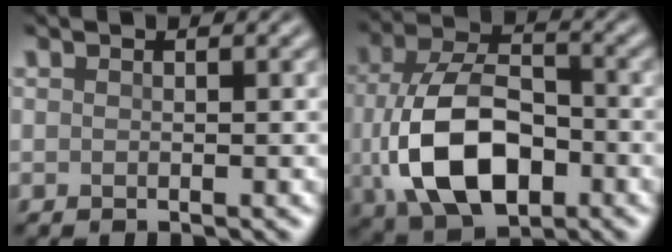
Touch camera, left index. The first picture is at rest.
{"total": 10.8, "force": [-2.1, 6.8, 8.2], "torque": [-0.182, -0.015, -0.036]}